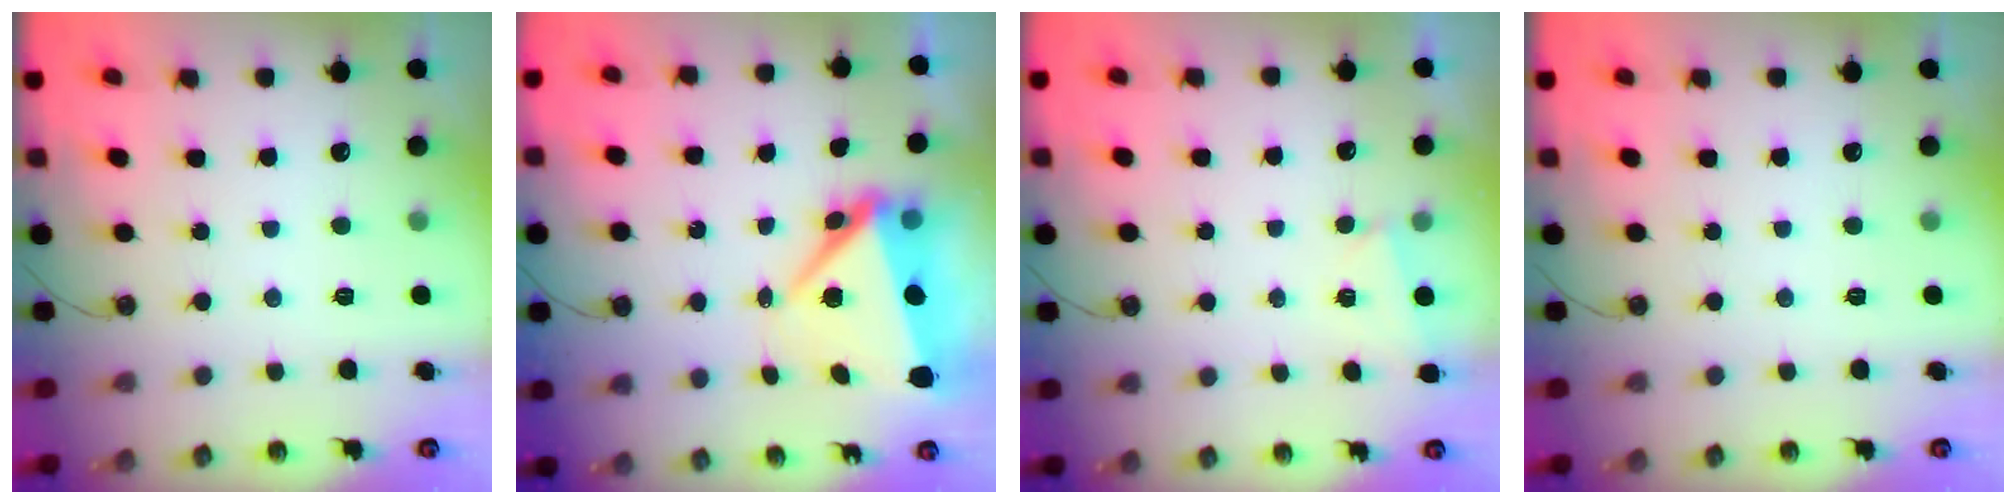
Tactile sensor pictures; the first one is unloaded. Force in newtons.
{"total": 8.0, "press": 8.0, "slide": 1.0}
{"total": 2.6, "press": 1.3, "slide": 2.2}
{"total": 0.0}